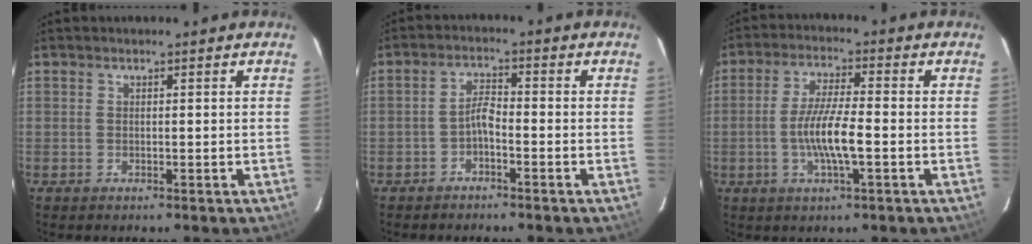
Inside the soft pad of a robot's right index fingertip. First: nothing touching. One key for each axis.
{"total": 2.7, "fx": -1.8, "fy": 0.6, "fz": 1.8, "tx": -0.042, "ty": 0.010, "tz": -0.034}
{"total": 8.1, "fx": -2.0, "fy": 1.0, "fz": 7.7, "tx": -0.151, "ty": -0.002, "tz": -0.040}